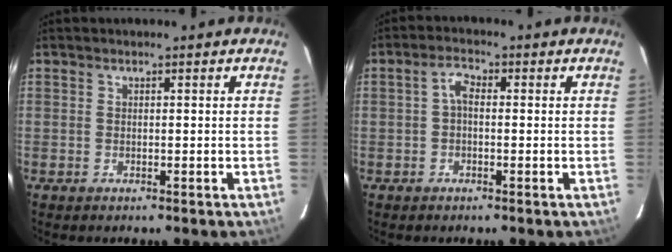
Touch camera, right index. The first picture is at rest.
{"total": 2.4, "force": [-0.2, 1.4, 2.0], "torque": [-0.042, 0.010, -0.003]}